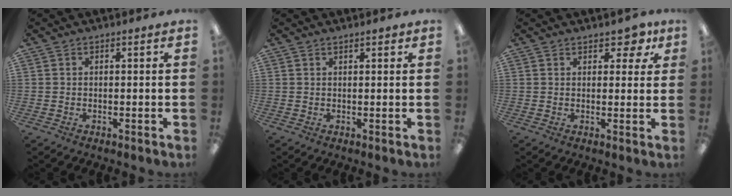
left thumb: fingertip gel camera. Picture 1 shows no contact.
{"total": 1.1, "force": [1.0, 0.3, 0.5], "torque": [-0.011, -0.001, 0.018]}
{"total": 5.0, "force": [3.1, 2.8, 2.7], "torque": [-0.027, -0.008, 0.052]}